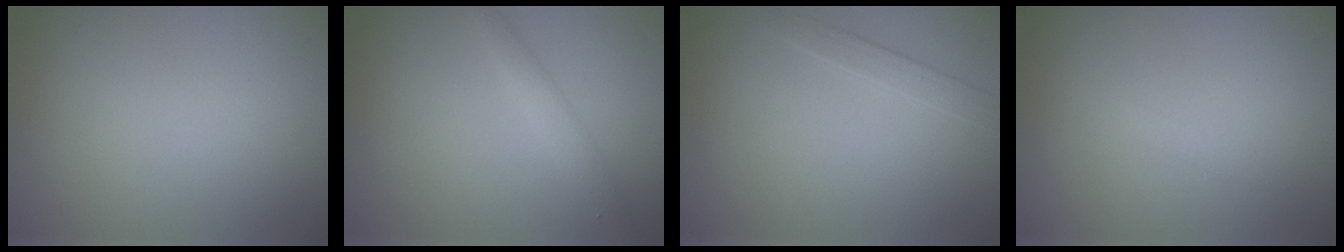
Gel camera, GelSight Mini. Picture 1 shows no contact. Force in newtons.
{"total": 1.6, "press": 1.6, "slide": 0.1}
{"total": 1.3, "press": 1.3, "slide": 0.1}
{"total": 0.6, "press": 0.6, "slide": 0.0}